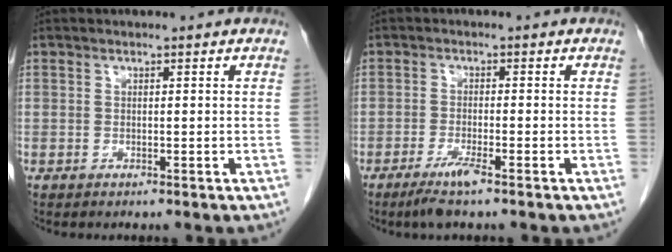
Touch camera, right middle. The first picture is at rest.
{"total": 3.7, "force": [-2.5, -0.1, 2.8], "torque": [-0.060, -0.010, -0.050]}